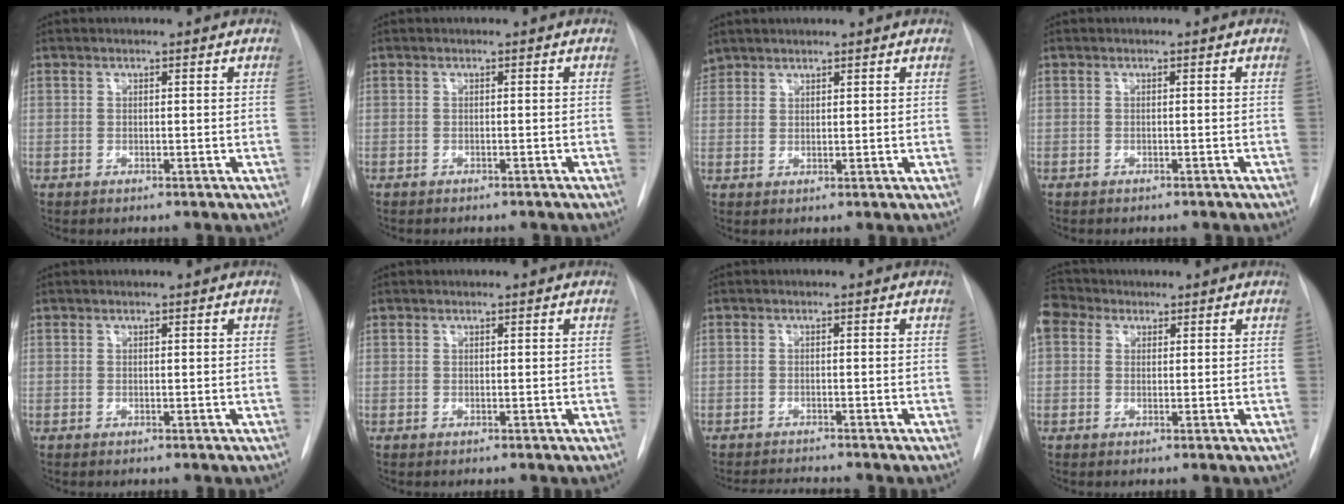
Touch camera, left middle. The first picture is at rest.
{"total": 3.2, "force": [-2.8, 1.0, 1.3], "torque": [-0.024, -0.006, -0.029]}
{"total": 2.9, "force": [2.6, 1.2, -0.1], "torque": [0.003, 0.013, 0.050]}
{"total": 3.2, "force": [-2.7, 1.1, 1.3], "torque": [-0.023, -0.006, -0.028]}
{"total": 0.0}
{"total": 0.0}
{"total": 2.9, "force": [-2.9, -0.5, 0.4], "torque": [-0.008, -0.014, -0.046]}
{"total": 6.4, "force": [3.3, 4.7, 2.6], "torque": [-0.073, 0.036, 0.067]}